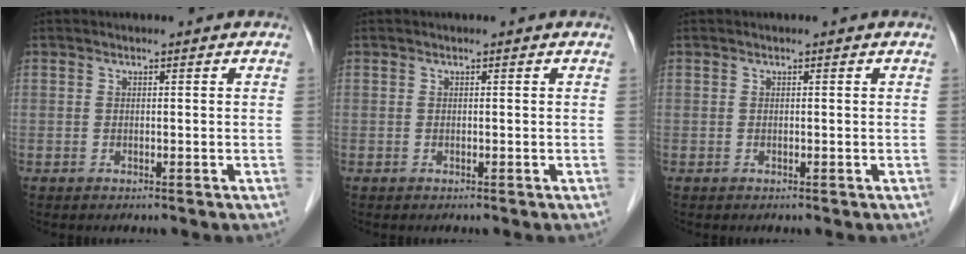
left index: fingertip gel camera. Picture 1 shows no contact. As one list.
[{"total": 0.0}, {"total": 0.0}]